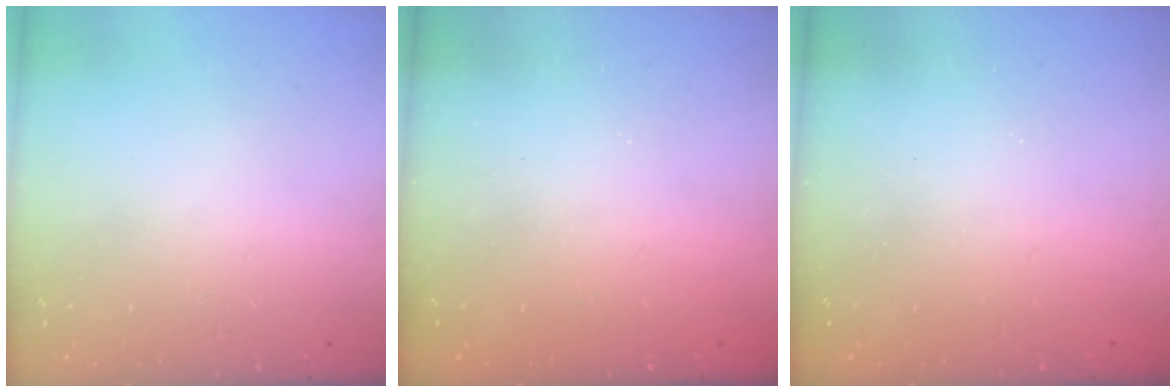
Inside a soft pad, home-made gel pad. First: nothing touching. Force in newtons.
{"total": 2.2, "press": 2.1, "slide": 0.7}
{"total": 2.6, "press": 2.5, "slide": 0.9}